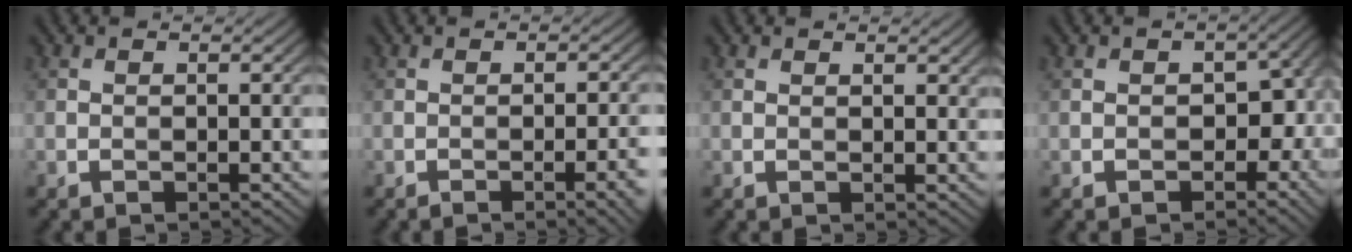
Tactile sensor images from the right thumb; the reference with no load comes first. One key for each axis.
{"total": 3.5, "fx": -1.7, "fy": 0.7, "fz": 3.0, "tx": -0.040, "ty": 0.006, "tz": -0.023}
{"total": 1.2, "fx": 1.0, "fy": 0.4, "fz": 0.5, "tx": -0.008, "ty": -0.002, "tz": 0.018}
{"total": 4.9, "fx": -0.8, "fy": 3.7, "fz": 3.1, "tx": -0.042, "ty": -0.013, "tz": -0.011}